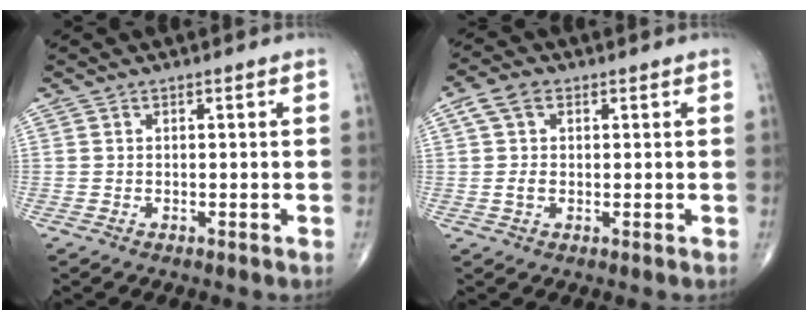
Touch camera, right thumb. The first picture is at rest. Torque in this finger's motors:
{"motor_torque": [-0.10, 0.19, 0.21, -0.03, 0.09]}